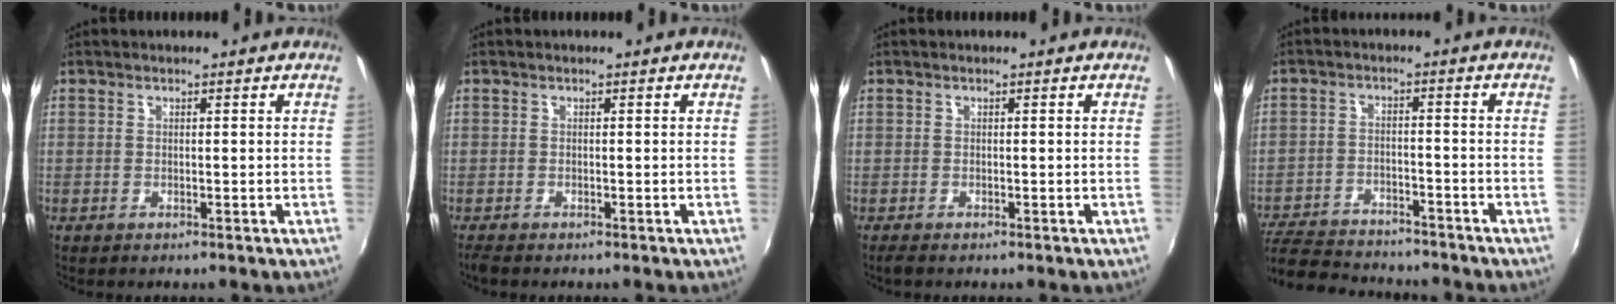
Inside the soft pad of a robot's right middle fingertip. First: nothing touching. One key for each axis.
{"total": 1.2, "fx": -1.0, "fy": 0.3, "fz": 0.6, "tx": -0.014, "ty": -0.006, "tz": -0.019}
{"total": 0.8, "fx": -0.6, "fy": 0.2, "fz": 0.5, "tx": -0.010, "ty": -0.004, "tz": -0.011}
{"total": 15.9, "fx": -13.9, "fy": 4.6, "fz": 6.1, "tx": -0.149, "ty": -0.014, "tz": -0.216}